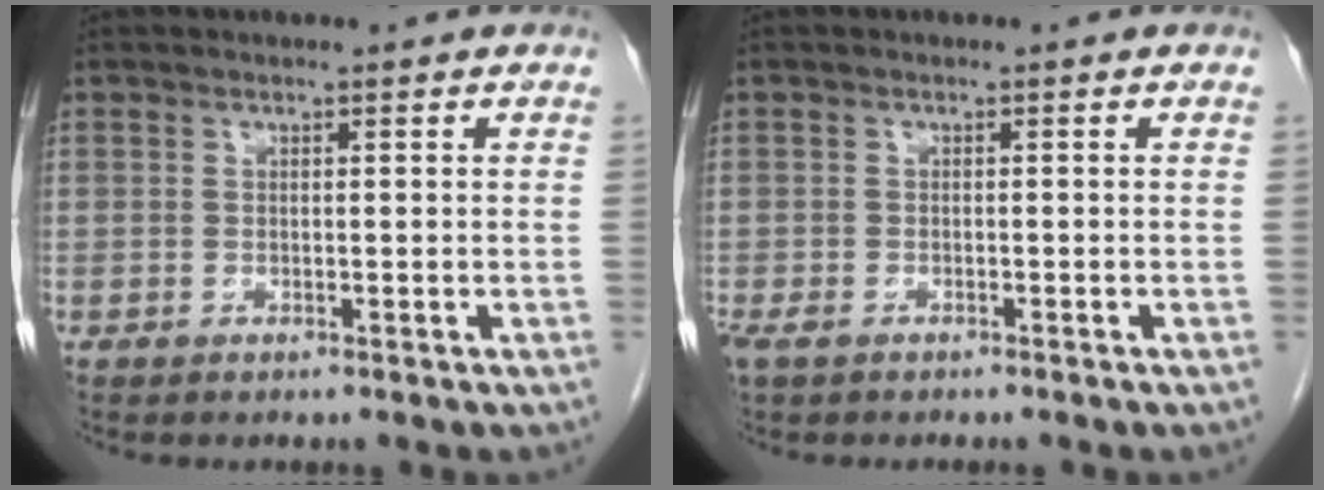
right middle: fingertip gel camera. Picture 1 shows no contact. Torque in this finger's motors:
{"motor_torque": [0.07, 0.03, 0.02, 0.01]}